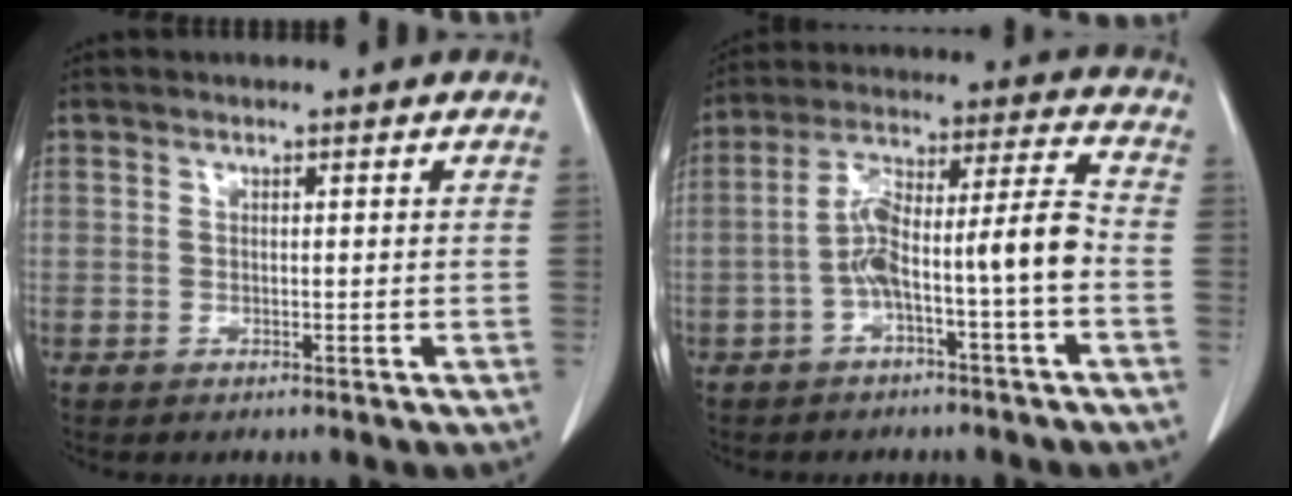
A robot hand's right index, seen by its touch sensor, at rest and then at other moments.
{"total": 10.6, "force": [-3.2, 0.5, 10.0], "torque": [-0.178, 0.042, -0.055]}